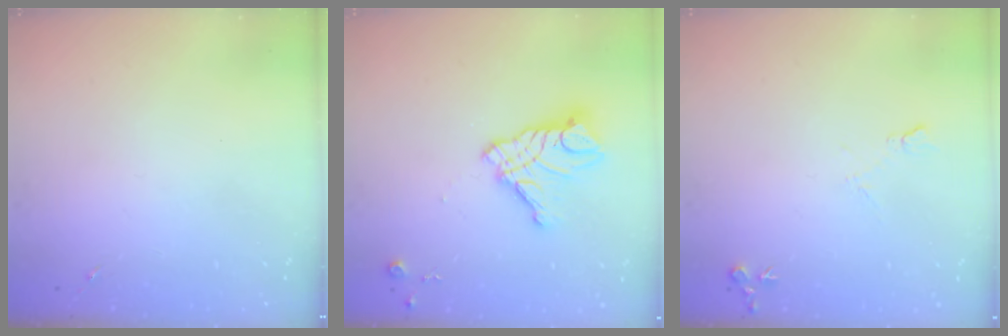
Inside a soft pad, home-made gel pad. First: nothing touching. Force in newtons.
{"total": 15.1, "press": 15.0, "slide": 1.4}
{"total": 6.9, "press": 6.8, "slide": 1.0}